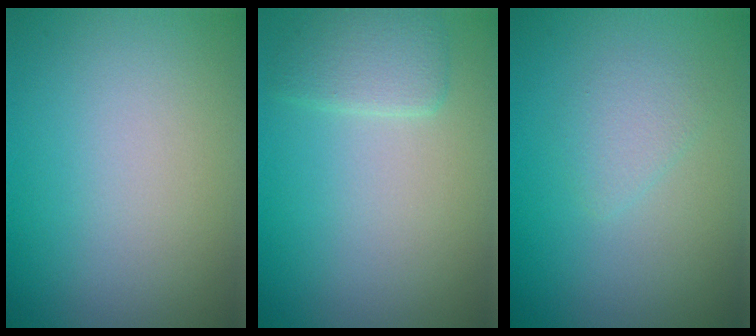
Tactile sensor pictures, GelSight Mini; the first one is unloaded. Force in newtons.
{"total": 2.0, "press": 2.0, "slide": 0.3}
{"total": 1.5, "press": 1.5, "slide": 0.1}